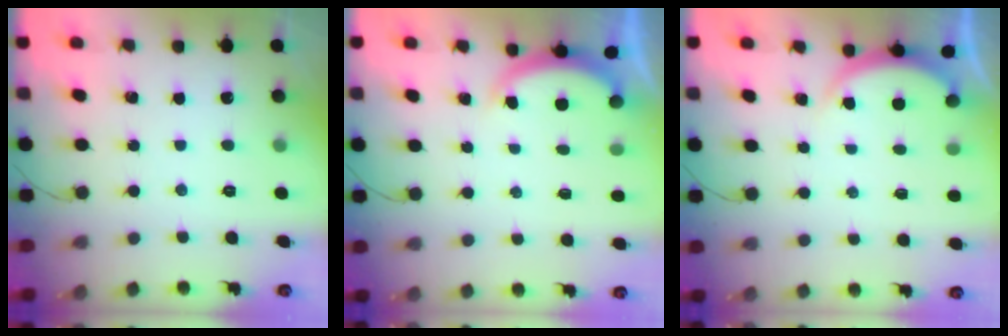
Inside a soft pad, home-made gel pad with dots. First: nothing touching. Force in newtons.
{"total": 2.2, "press": 2.2, "slide": 0.5}
{"total": 2.5, "press": 2.5, "slide": 0.5}